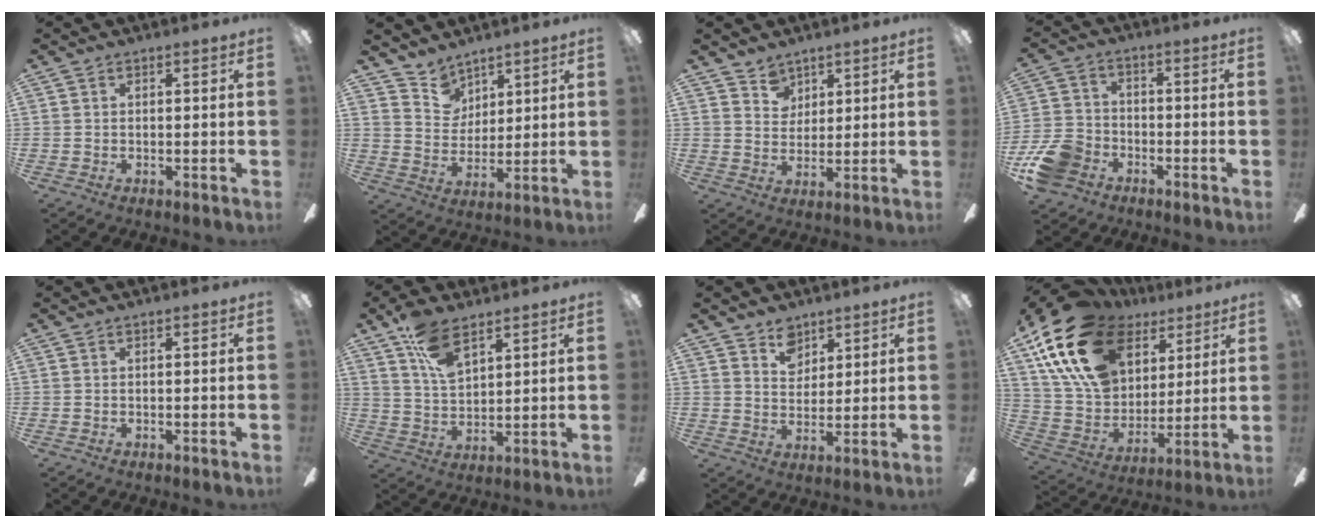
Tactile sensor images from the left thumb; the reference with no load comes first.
{"total": 7.5, "force": [5.9, 4.5, -0.2], "torque": [-0.017, -0.039, 0.115]}
{"total": 5.4, "force": [4.1, 3.5, -0.1], "torque": [0.006, -0.024, 0.074]}
{"total": 10.6, "force": [-5.9, 7.5, 4.6], "torque": [-0.113, 0.041, -0.110]}
{"total": 0.0}
{"total": 11.2, "force": [7.3, 5.4, 6.6], "torque": [-0.120, -0.025, 0.135]}
{"total": 6.7, "force": [4.9, 4.5, 1.3], "torque": [-0.014, -0.020, 0.088]}
{"total": 24.0, "force": [12.7, 15.4, 13.4], "torque": [-0.273, -0.047, 0.234]}